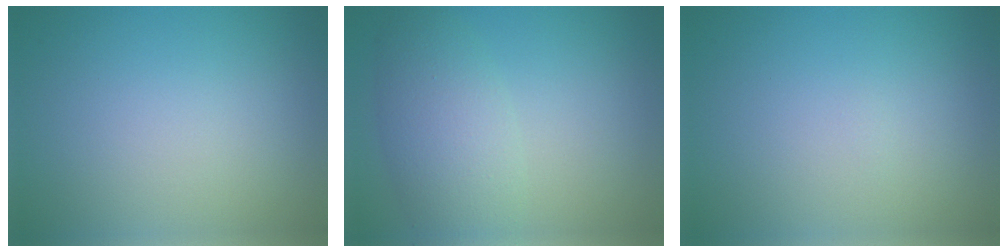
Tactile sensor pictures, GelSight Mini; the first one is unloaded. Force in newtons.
{"total": 4.7, "press": 4.7, "slide": 0.1}
{"total": 0.0}